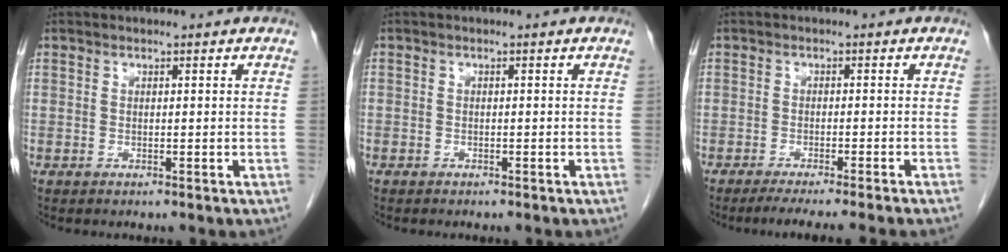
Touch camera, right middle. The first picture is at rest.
{"total": 0.6, "force": [-0.4, 0.4, 0.1], "torque": [-0.008, 0.002, -0.009]}
{"total": 8.0, "force": [-6.7, -1.3, 4.1], "torque": [-0.034, -0.016, -0.097]}